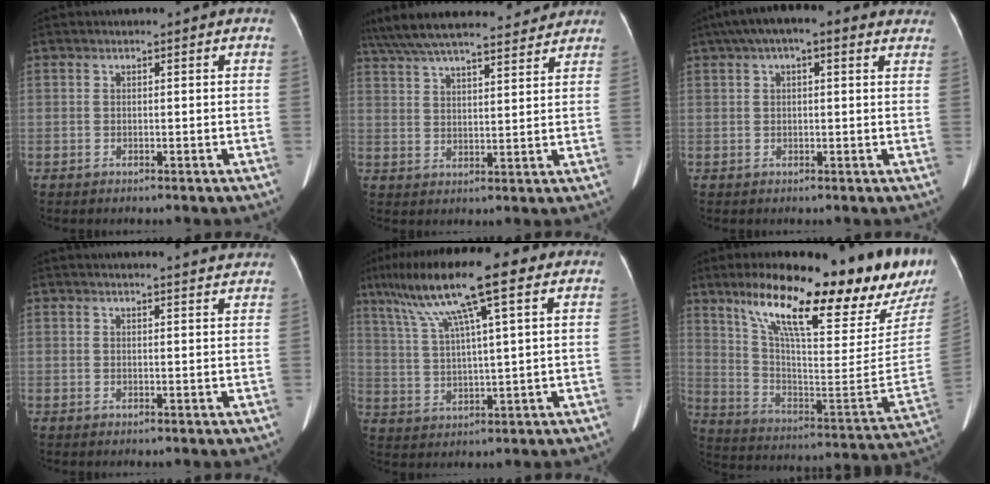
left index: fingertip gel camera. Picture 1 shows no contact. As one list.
[{"total": 22.7, "force": [20.1, 4.3, 9.6], "torque": [-0.187, 0.041, 0.292]}, {"total": 10.7, "force": [7.2, 3.3, 7.2], "torque": [-0.113, 0.052, 0.100]}, {"total": 11.7, "force": [11.1, 0.8, 3.7], "torque": [-0.037, 0.005, 0.117]}, {"total": 15.0, "force": [8.9, 0.8, 12.0], "torque": [-0.218, 0.031, 0.152]}, {"total": 28.0, "force": [20.9, 3.3, 18.4], "torque": [-0.302, -0.049, 0.305]}]